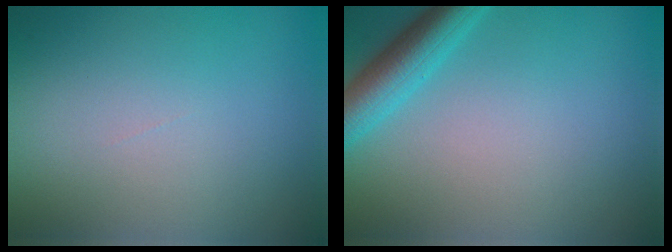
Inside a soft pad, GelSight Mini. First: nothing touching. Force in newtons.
{"total": 4.2, "press": 4.2, "slide": 0.2}